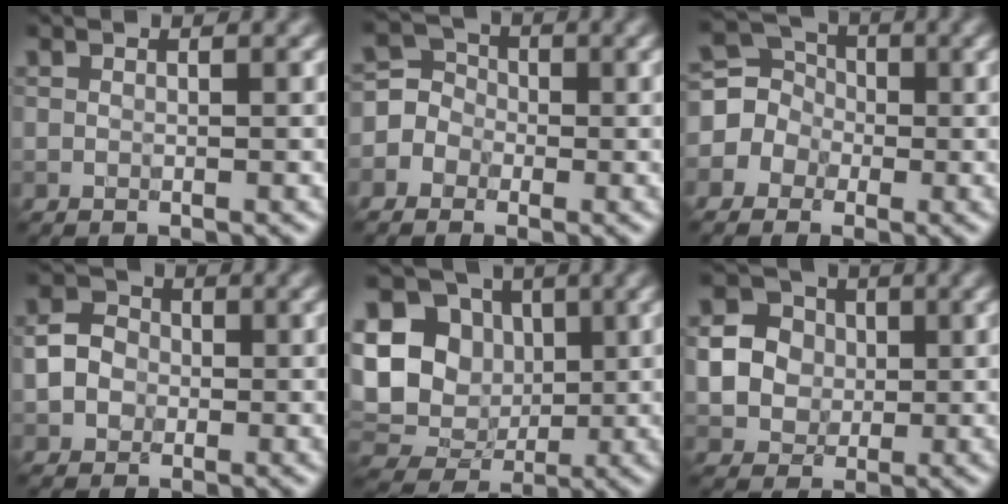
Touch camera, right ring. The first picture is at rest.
{"total": 3.0, "force": [-1.2, 2.7, 0.4], "torque": [0.009, 0.020, -0.034]}
{"total": 3.5, "force": [-0.8, 3.3, 0.7], "torque": [0.001, 0.013, -0.029]}
{"total": 2.9, "force": [-0.5, 2.5, 1.3], "torque": [-0.020, 0.005, -0.015]}
{"total": 12.4, "force": [1.9, 10.6, 6.1], "torque": [-0.141, 0.012, 0.021]}
{"total": 4.6, "force": [0.2, 4.2, 1.7], "torque": [-0.030, 0.006, -0.006]}